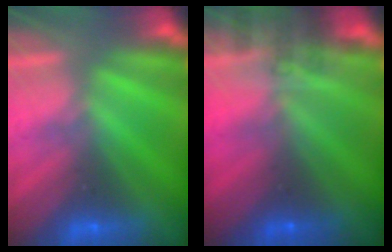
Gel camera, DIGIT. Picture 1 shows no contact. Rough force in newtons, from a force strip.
{"total": 7.4}